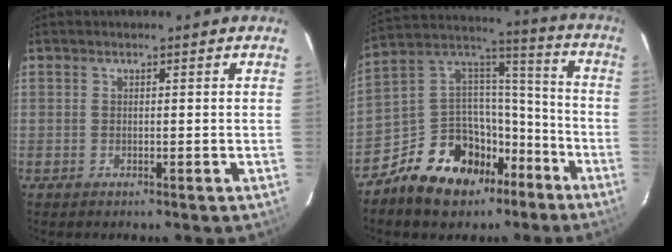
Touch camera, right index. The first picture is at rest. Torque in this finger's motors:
{"motor_torque": [1.11, -1.03, 0.08, 0.00]}